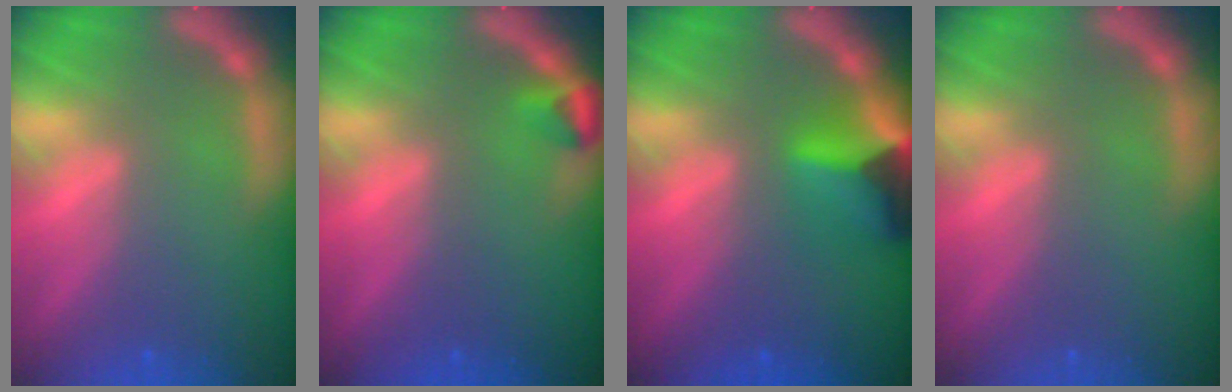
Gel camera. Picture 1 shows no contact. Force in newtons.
{"total": 1.5}
{"total": 5.9}
{"total": 0.0}